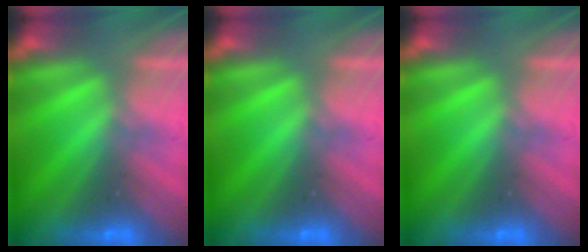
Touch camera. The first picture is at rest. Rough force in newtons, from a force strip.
{"total": 0.0}
{"total": 0.0}